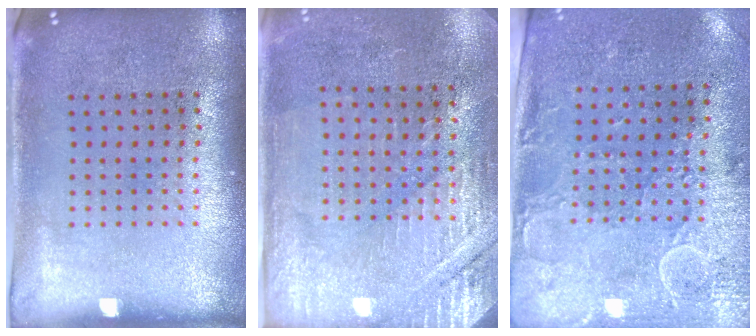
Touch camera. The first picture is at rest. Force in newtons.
{"total": 2.9, "press": 2.8, "slide": 0.7}
{"total": 2.9, "press": 2.4, "slide": 1.7}